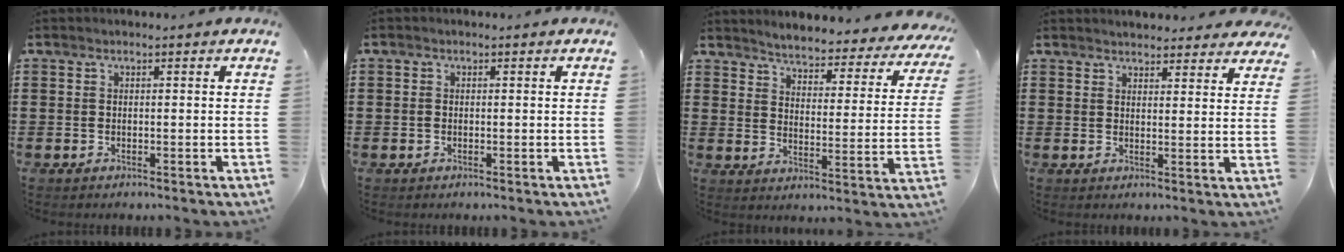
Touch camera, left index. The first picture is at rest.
{"total": 0.7, "force": [-0.3, 0.6, 0.1], "torque": [-0.002, 0.004, -0.007]}
{"total": 3.6, "force": [3.6, -0.1, 0.2], "torque": [-0.030, -0.037, 0.055]}
{"total": 3.3, "force": [3.2, 0.4, 0.2], "torque": [-0.005, -0.014, 0.059]}